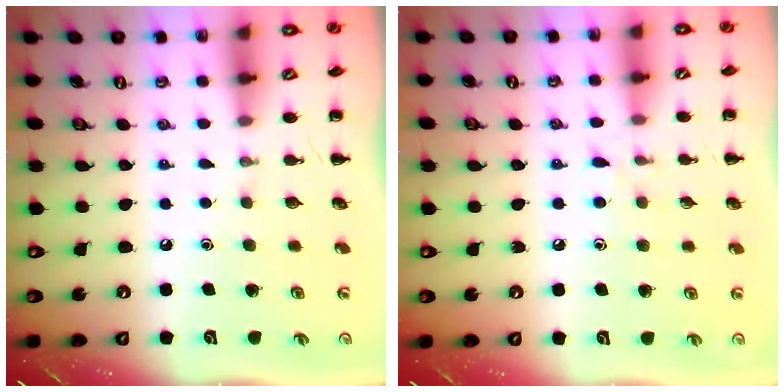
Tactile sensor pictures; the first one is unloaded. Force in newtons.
{"total": 4.6, "press": 4.3, "slide": 1.7}